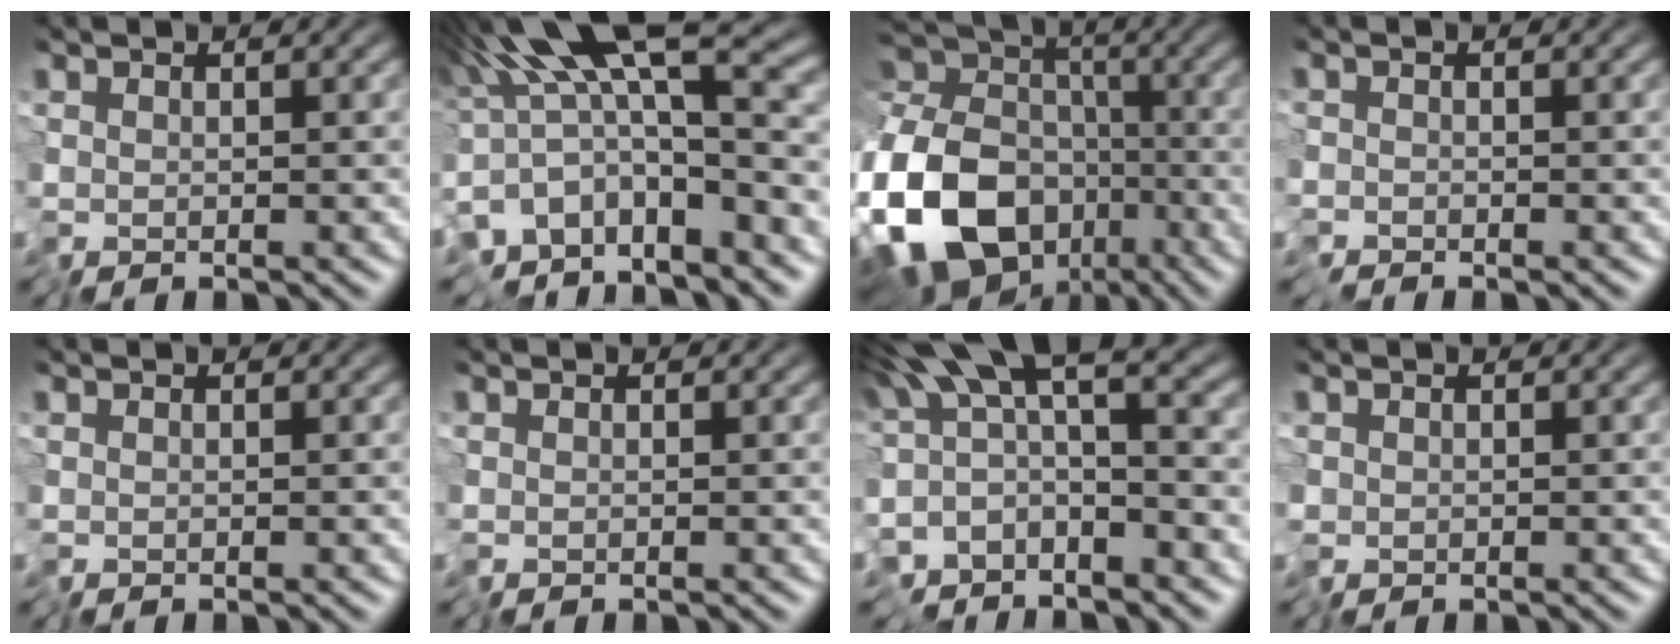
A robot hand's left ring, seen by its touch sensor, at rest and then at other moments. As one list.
[{"total": 12.5, "force": [-2.7, 3.8, 11.7], "torque": [-0.182, 0.019, -0.056]}, {"total": 16.2, "force": [-7.4, 10.6, 9.7], "torque": [-0.236, -0.016, -0.147]}, {"total": 0.7, "force": [-0.7, 0.0, 0.0], "torque": [0.002, -0.002, -0.017]}, {"total": 0.0}, {"total": 0.0}, {"total": 7.8, "force": [-2.1, 3.5, 6.6], "torque": [-0.110, -0.003, -0.049]}, {"total": 0.6, "force": [-0.2, 0.6, 0.1], "torque": [-0.004, 0.001, -0.006]}]